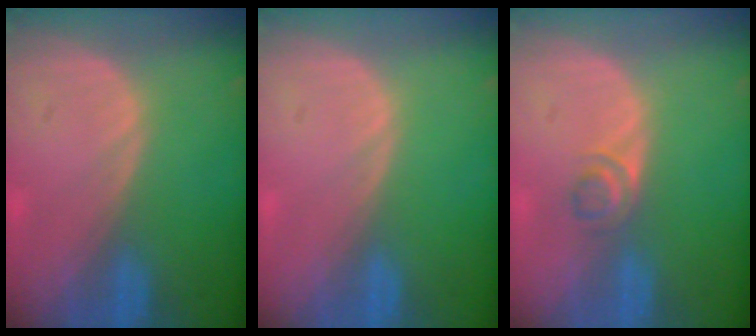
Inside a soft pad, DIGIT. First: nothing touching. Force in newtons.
{"total": 0.0}
{"total": 2.3, "press": 2.1, "slide": 1.0}